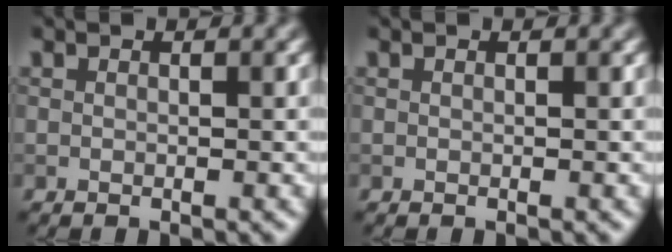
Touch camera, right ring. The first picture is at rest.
{"total": 0.0}